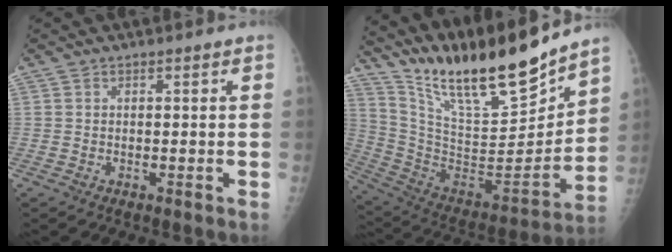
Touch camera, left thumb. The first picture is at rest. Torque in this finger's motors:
{"motor_torque": [1.15, 0.92, 1.40, -1.37, 0.21]}